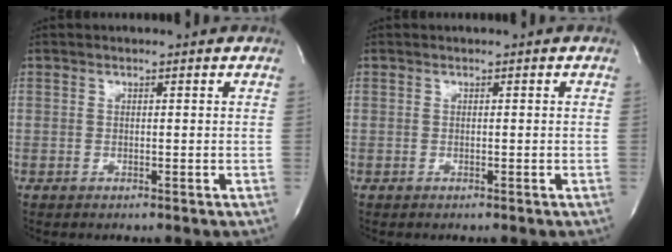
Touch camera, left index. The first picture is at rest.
{"total": 0.0}